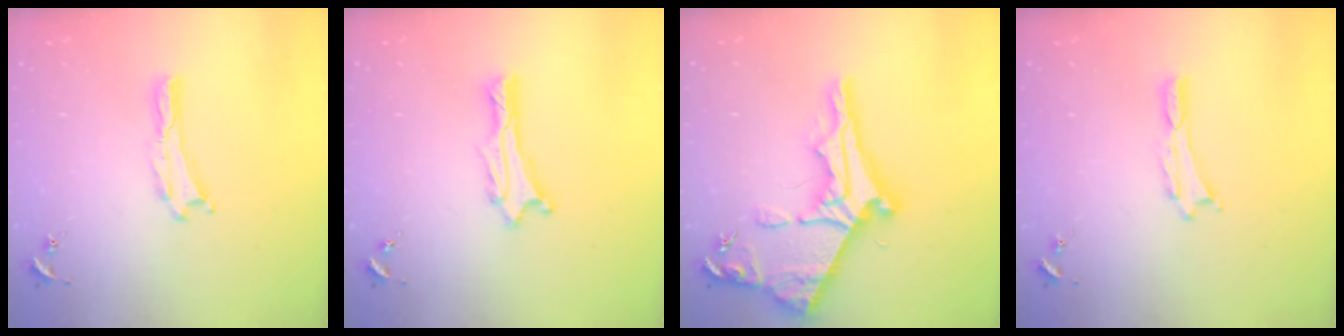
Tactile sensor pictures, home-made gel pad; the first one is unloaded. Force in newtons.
{"total": 0.9, "press": 0.8, "slide": 0.1}
{"total": 10.1, "press": 10.1, "slide": 1.0}
{"total": 0.0}